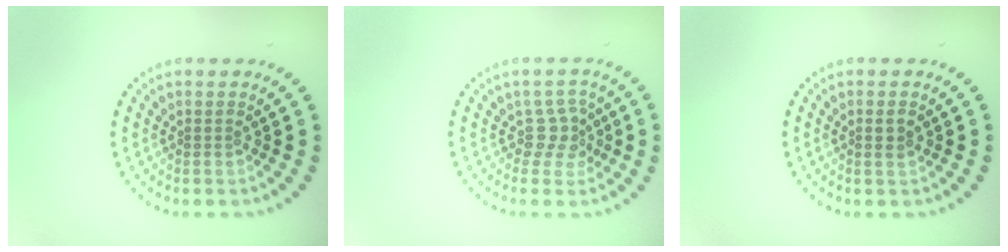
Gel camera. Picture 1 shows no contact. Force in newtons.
{"total": 2.4, "press": 1.7, "slide": 1.7}
{"total": 1.1, "press": 1.1, "slide": 0.1}